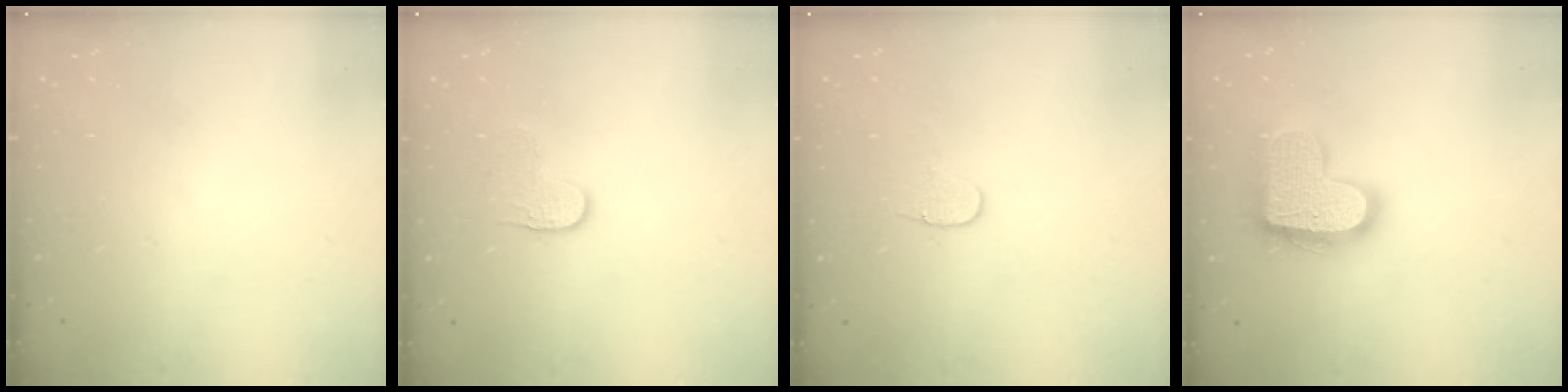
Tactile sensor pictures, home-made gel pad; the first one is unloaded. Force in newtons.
{"total": 4.2, "press": 4.2, "slide": 0.5}
{"total": 6.1, "press": 6.0, "slide": 0.5}
{"total": 17.4, "press": 17.4, "slide": 0.9}